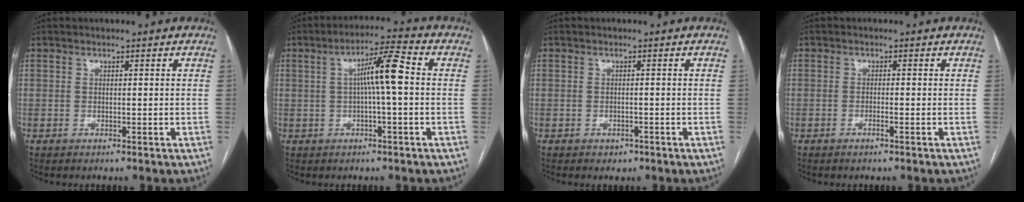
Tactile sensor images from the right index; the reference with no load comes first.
{"total": 7.3, "force": [0.5, 0.3, 7.2], "torque": [-0.123, 0.020, 0.005]}
{"total": 1.4, "force": [-0.9, 0.9, 0.5], "torque": [-0.010, 0.001, -0.007]}
{"total": 1.1, "force": [-0.6, 0.0, 0.9], "torque": [-0.020, 0.000, -0.011]}